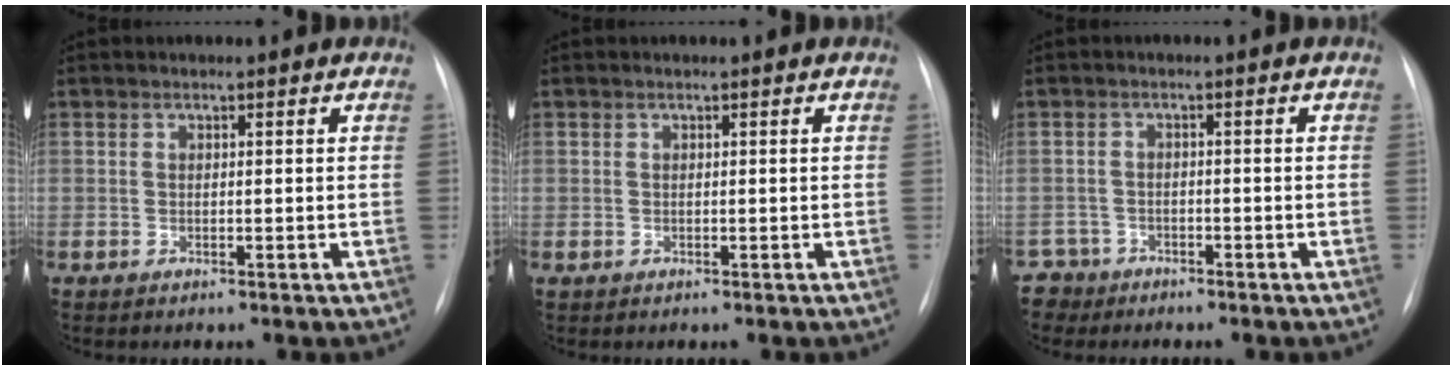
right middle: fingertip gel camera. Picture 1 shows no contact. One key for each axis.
{"total": 0.0}
{"total": 3.3, "fx": -2.6, "fy": 1.7, "fz": -1.1, "tx": 0.020, "ty": 0.003, "tz": -0.052}